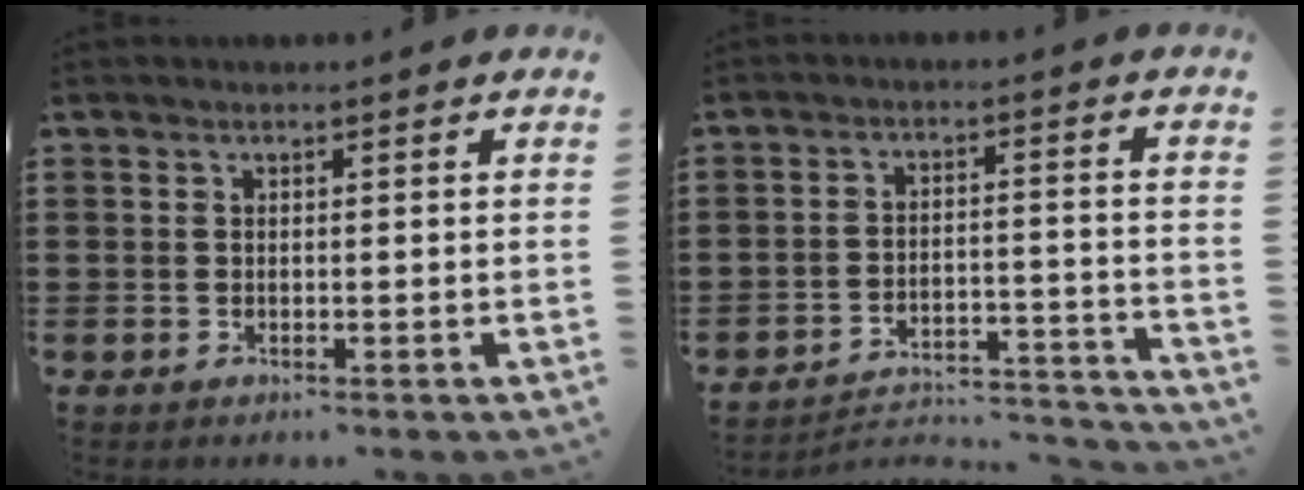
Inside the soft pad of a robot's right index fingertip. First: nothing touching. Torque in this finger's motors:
{"motor_torque": [-0.87, 0.49, -1.05, -0.21]}